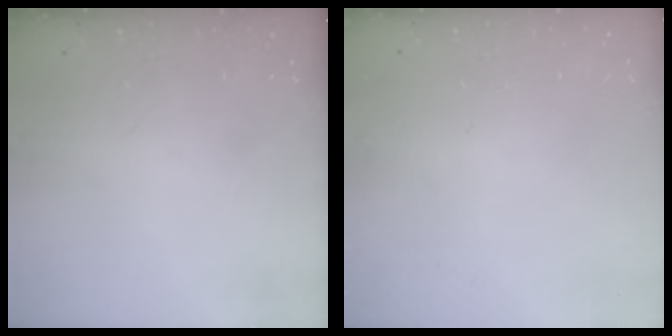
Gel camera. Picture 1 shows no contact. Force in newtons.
{"total": 0.0}